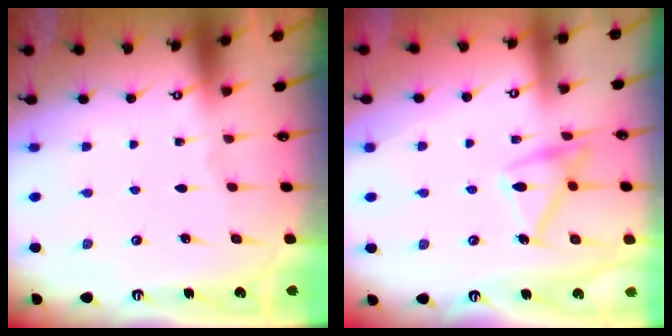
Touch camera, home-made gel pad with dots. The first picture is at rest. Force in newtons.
{"total": 15.6, "press": 15.6, "slide": 0.9}